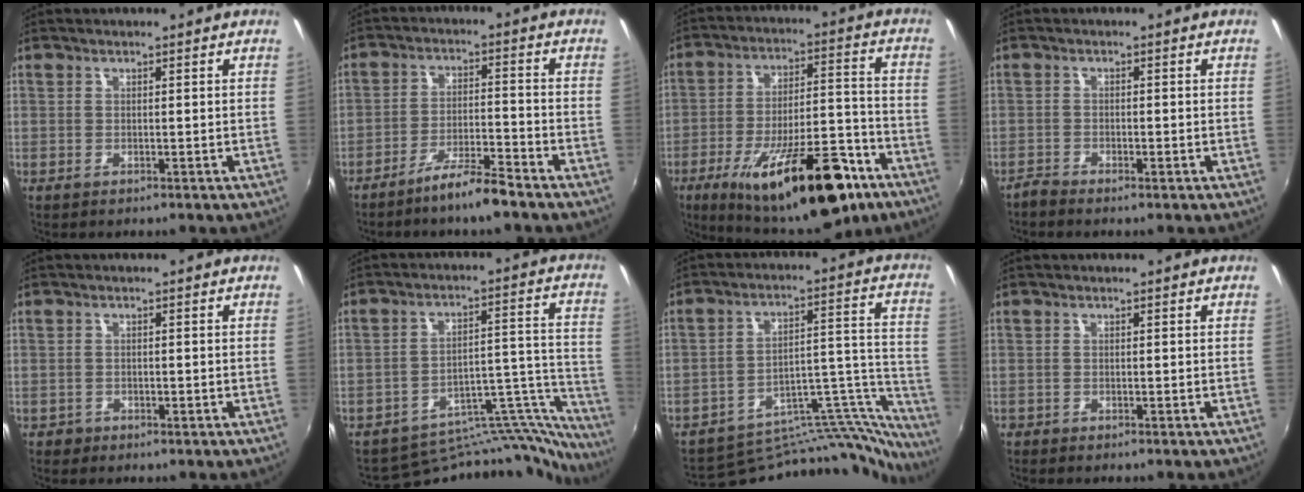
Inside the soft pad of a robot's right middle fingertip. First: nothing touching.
{"total": 6.3, "force": [-5.2, -0.2, 3.5], "torque": [-0.077, 0.002, -0.093]}
{"total": 23.4, "force": [-14.0, 7.4, 17.2], "torque": [-0.275, -0.019, -0.204]}
{"total": 1.5, "force": [-1.4, 0.0, 0.4], "torque": [-0.015, -0.005, -0.034]}
{"total": 1.3, "force": [-0.7, 1.0, 0.3], "torque": [-0.008, -0.004, -0.012]}
{"total": 17.6, "force": [-17.5, 1.8, 0.1], "torque": [0.022, 0.066, -0.260]}
{"total": 22.6, "force": [-22.3, 2.9, 2.9], "torque": [-0.003, 0.062, -0.329]}
{"total": 0.6, "force": [-0.4, 0.3, 0.0], "torque": [-0.002, -0.004, -0.011]}